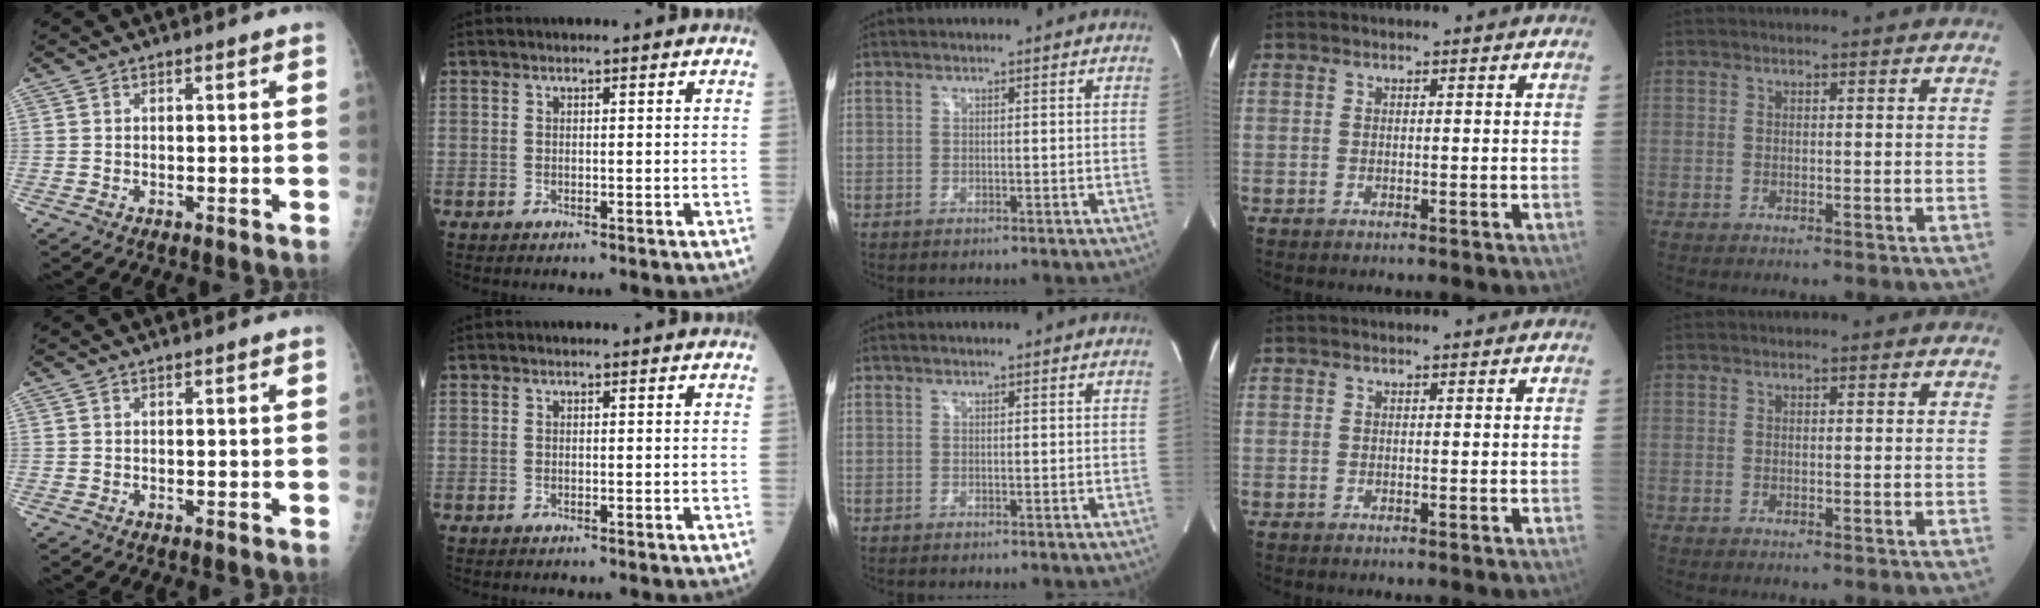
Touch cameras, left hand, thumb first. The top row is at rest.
{}